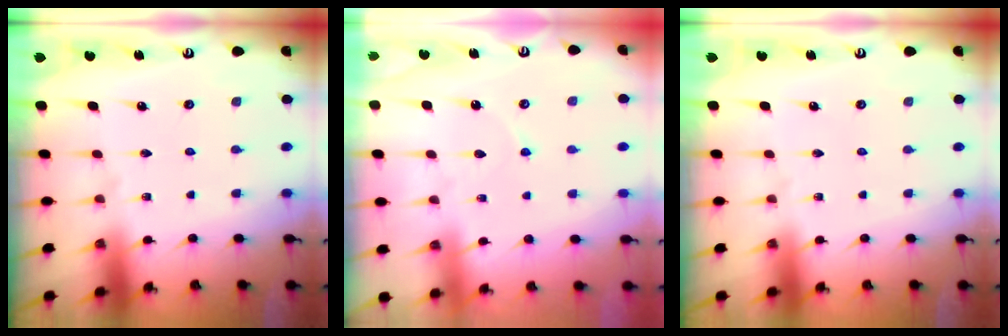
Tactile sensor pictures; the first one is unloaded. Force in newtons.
{"total": 4.8, "press": 4.8, "slide": 0.6}
{"total": 0.0}